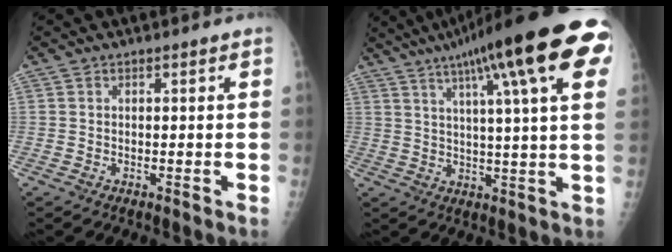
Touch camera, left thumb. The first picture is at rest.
{"total": 24.1, "force": [11.6, 4.0, 20.7], "torque": [-0.302, 0.005, 0.155]}